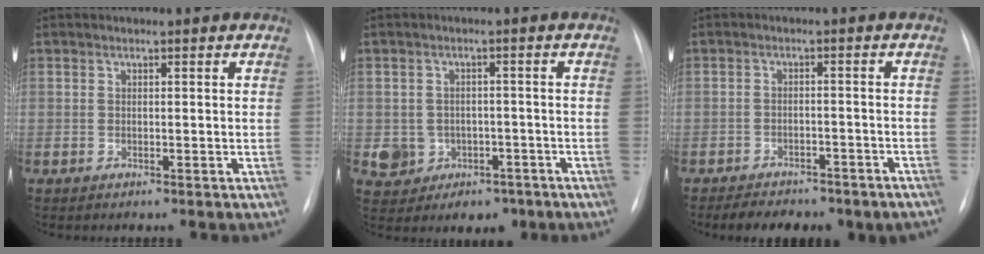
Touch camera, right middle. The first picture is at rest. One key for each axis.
{"total": 7.3, "fx": -2.8, "fy": 6.4, "fz": 2.1, "tx": -0.037, "ty": 0.016, "tz": -0.026}
{"total": 10.1, "fx": -8.2, "fy": 3.9, "fz": 4.3, "tx": -0.061, "ty": 0.012, "tz": -0.099}